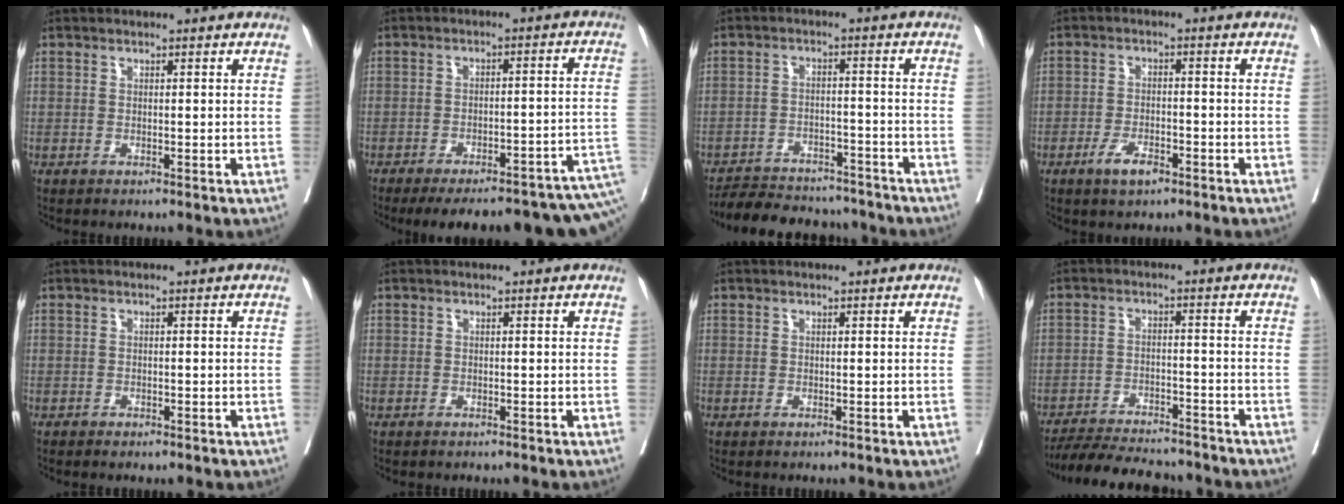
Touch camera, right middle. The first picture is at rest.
{"total": 20.5, "force": [-13.9, 5.5, 14.0], "torque": [-0.148, 0.016, -0.169]}
{"total": 14.0, "force": [-12.9, 4.0, 3.7], "torque": [-0.060, 0.012, -0.181]}
{"total": 4.2, "force": [-2.6, 1.5, 2.9], "torque": [-0.057, 0.000, -0.045]}
{"total": 1.6, "force": [-1.3, 0.6, 0.8], "torque": [-0.013, -0.003, -0.014]}
{"total": 0.0}
{"total": 0.0}
{"total": 13.5, "force": [-12.4, 2.4, 4.6], "torque": [-0.073, -0.005, -0.182]}